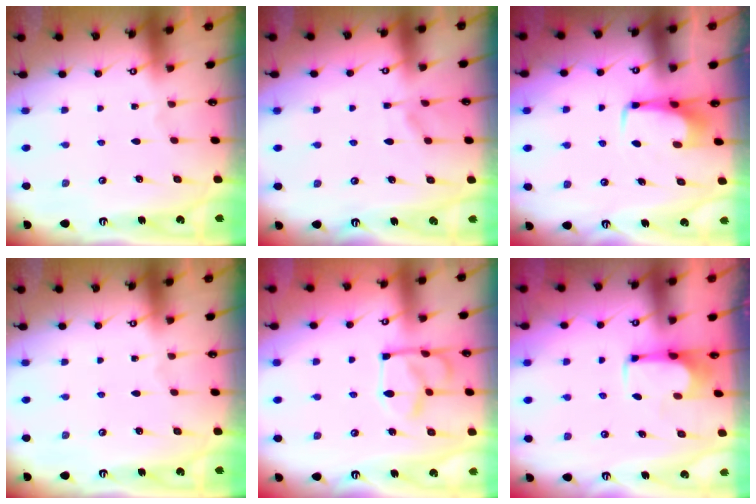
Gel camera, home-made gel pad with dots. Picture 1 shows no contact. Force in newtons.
{"total": 5.1, "press": 5.1, "slide": 0.5}
{"total": 3.3, "press": 3.3, "slide": 0.4}
{"total": 0.0}
{"total": 5.5, "press": 5.5, "slide": 0.2}
{"total": 3.7, "press": 3.6, "slide": 0.8}